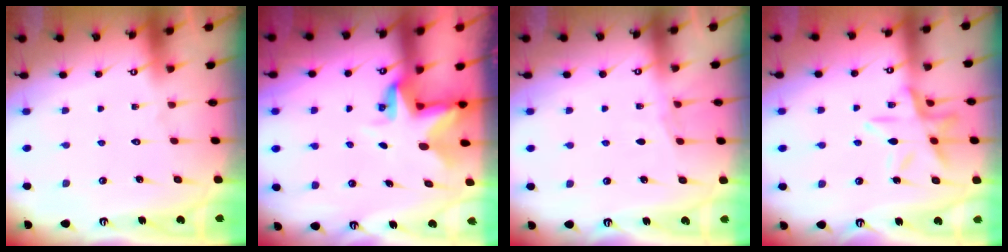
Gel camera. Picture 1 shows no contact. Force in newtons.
{"total": 4.3, "press": 4.3, "slide": 0.1}
{"total": 3.3, "press": 3.3, "slide": 0.4}
{"total": 12.8, "press": 12.7, "slide": 1.2}